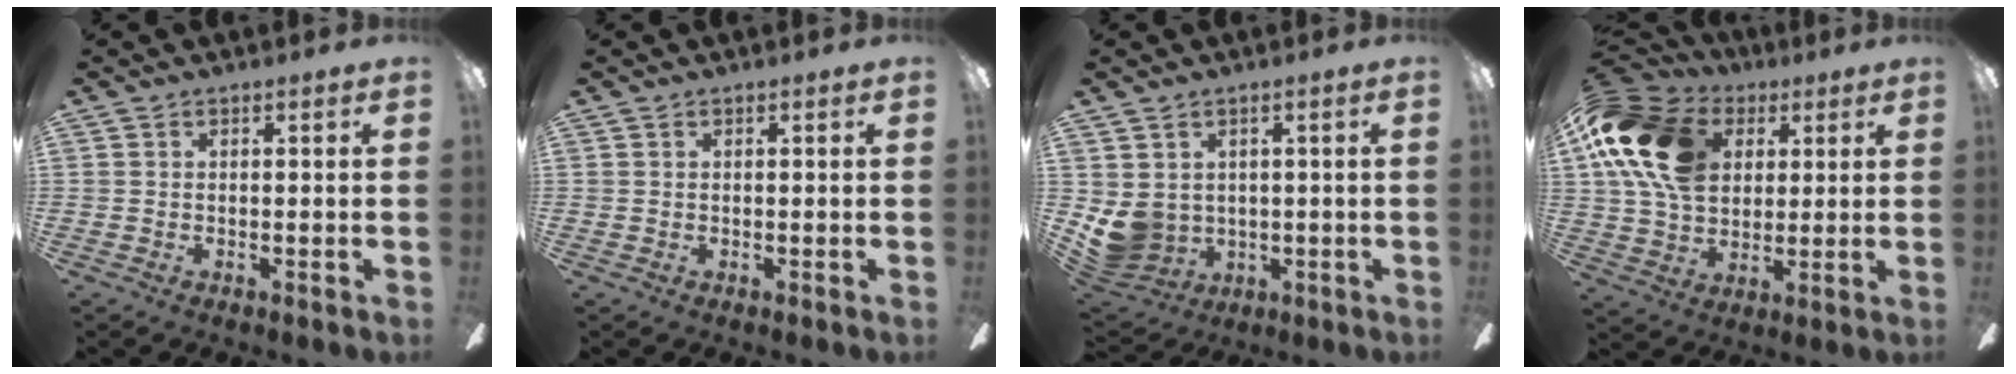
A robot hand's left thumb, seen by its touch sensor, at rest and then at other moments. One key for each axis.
{"total": 0.0}
{"total": 7.0, "fx": 0.6, "fy": 6.6, "fz": 2.5, "tx": -0.084, "ty": -0.015, "tz": 0.016}
{"total": 19.1, "fx": 6.0, "fy": 13.8, "fz": 11.8, "tx": -0.246, "ty": 0.000, "tz": 0.112}